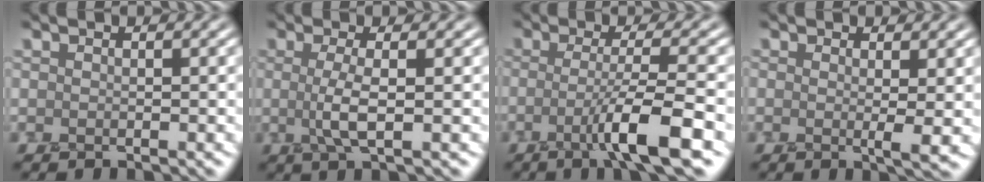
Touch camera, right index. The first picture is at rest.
{"total": 3.0, "force": [-0.1, 0.7, 2.9], "torque": [-0.060, -0.003, -0.004]}
{"total": 5.8, "force": [-2.2, 0.6, 5.3], "torque": [-0.086, -0.001, -0.050]}
{"total": 2.3, "force": [0.2, 0.3, 2.2], "torque": [-0.034, -0.010, 0.003]}